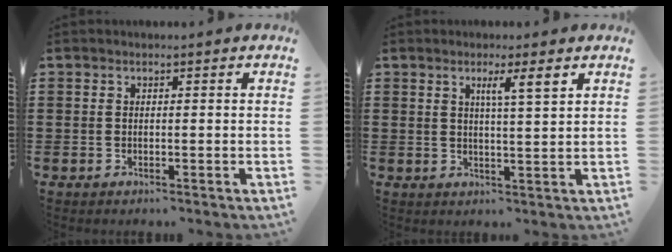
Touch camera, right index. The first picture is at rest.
{"total": 3.5, "force": [1.6, 0.1, 3.1], "torque": [-0.063, -0.002, 0.024]}